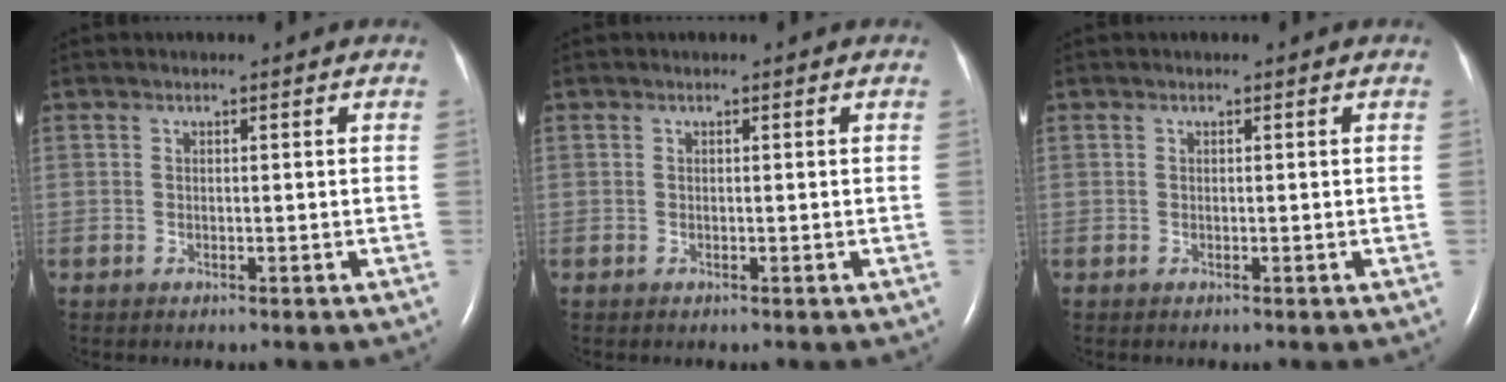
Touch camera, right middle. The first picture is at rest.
{"total": 0.0}
{"total": 0.0}